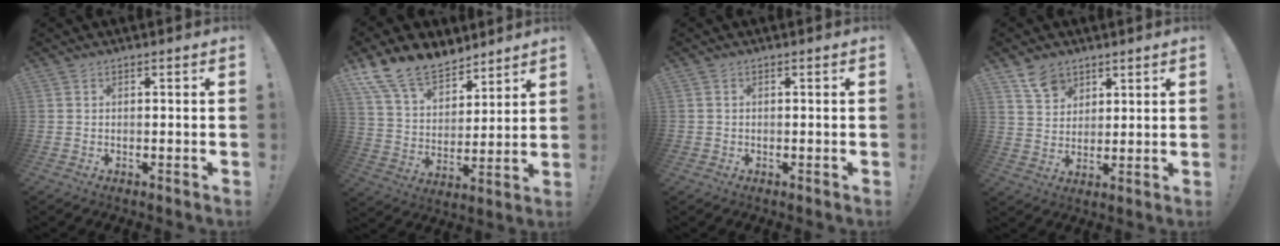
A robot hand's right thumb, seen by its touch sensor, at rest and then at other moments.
{"total": 15.5, "force": [12.2, 7.8, 5.4], "torque": [-0.111, -0.090, 0.231]}
{"total": 0.8, "force": [-0.2, 0.8, 0.0], "torque": [-0.007, 0.005, -0.002]}
{"total": 7.9, "force": [5.6, 5.2, 1.8], "torque": [-0.025, -0.035, 0.107]}